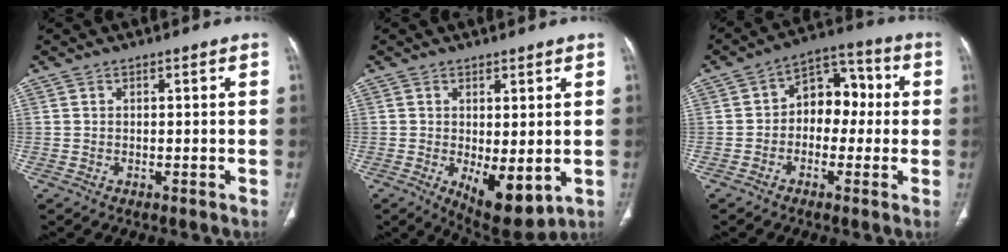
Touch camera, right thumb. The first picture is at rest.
{"total": 8.8, "force": [-1.4, 3.7, 7.8], "torque": [-0.110, -0.024, -0.007]}
{"total": 9.9, "force": [-0.2, 7.1, 6.9], "torque": [-0.058, 0.039, -0.017]}